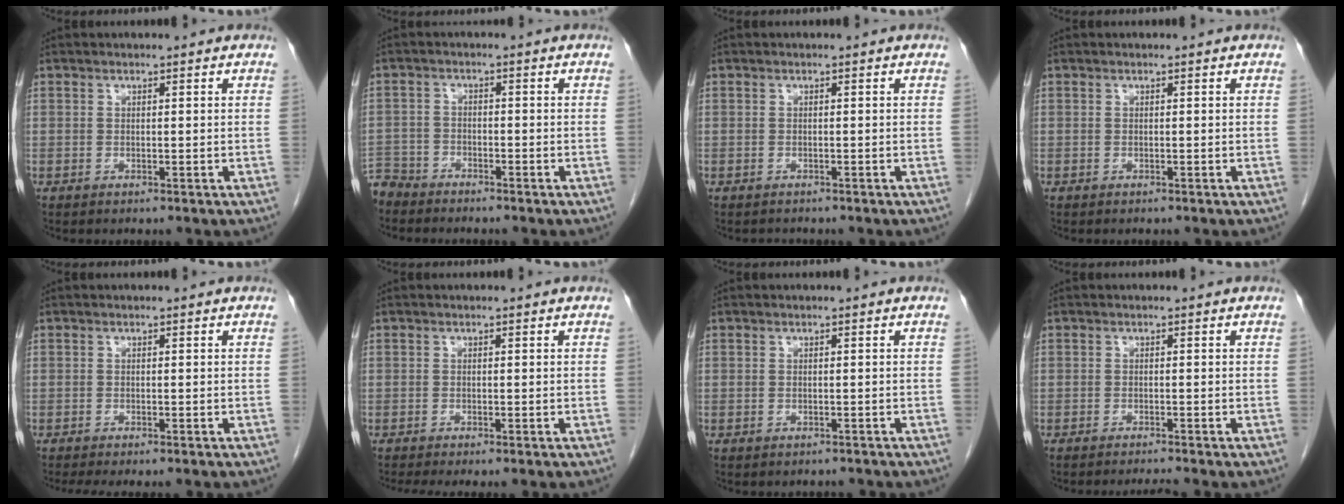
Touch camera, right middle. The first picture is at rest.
{"total": 5.3, "force": [-5.0, 1.7, -0.2], "torque": [0.003, -0.010, -0.101]}
{"total": 0.8, "force": [-0.8, 0.3, -0.1], "torque": [-0.004, -0.001, -0.013]}
{"total": 0.0}
{"total": 3.6, "force": [-3.1, 0.4, 1.9], "torque": [-0.021, -0.007, -0.044]}
{"total": 2.2, "force": [-1.9, -0.1, 1.2], "torque": [-0.018, -0.005, -0.030]}
{"total": 1.2, "force": [-1.1, 0.6, 0.0], "torque": [-0.004, 0.001, -0.015]}
{"total": 1.8, "force": [-1.6, -0.8, 0.2], "torque": [-0.007, -0.007, -0.028]}